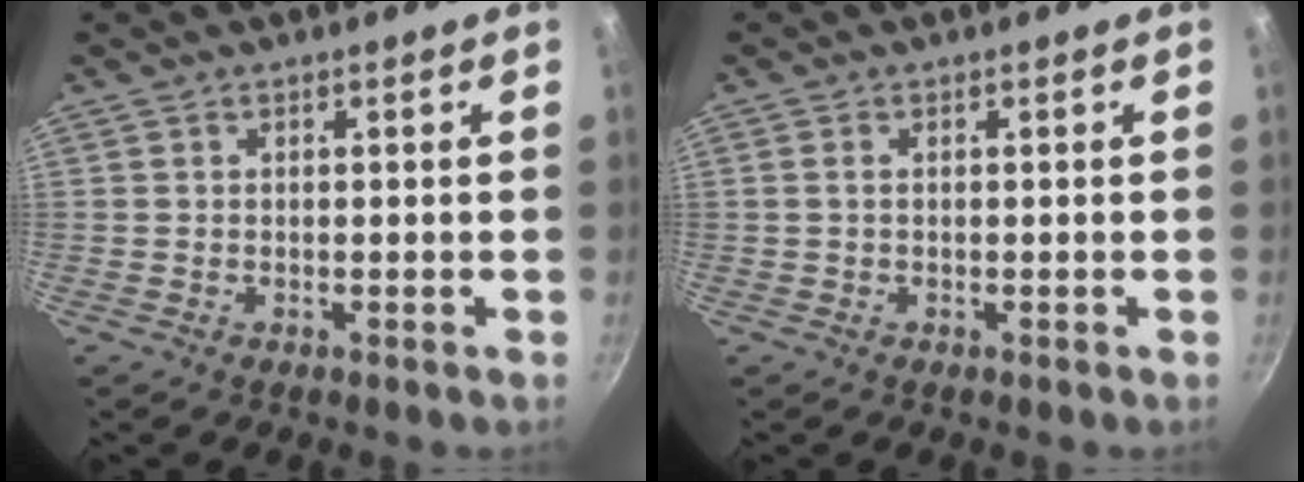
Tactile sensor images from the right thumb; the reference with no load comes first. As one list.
[{"total": 1.0, "force": [0.1, 0.6, 0.8], "torque": [-0.016, 0.002, 0.000]}]